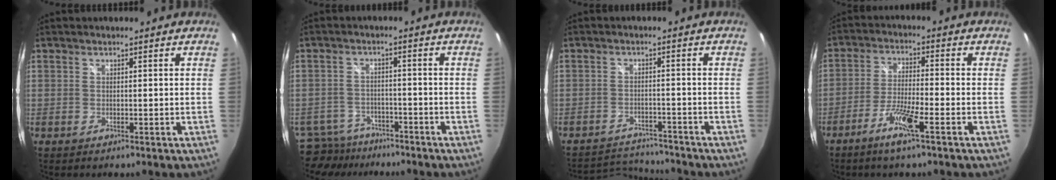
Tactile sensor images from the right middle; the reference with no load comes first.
{"total": 8.5, "force": [-7.3, 4.1, 1.4], "torque": [-0.054, 0.004, -0.114]}
{"total": 8.4, "force": [-8.3, 1.2, 1.0], "torque": [-0.039, 0.010, -0.128]}
{"total": 7.2, "force": [-4.4, 0.4, 5.7], "torque": [-0.122, -0.004, -0.084]}